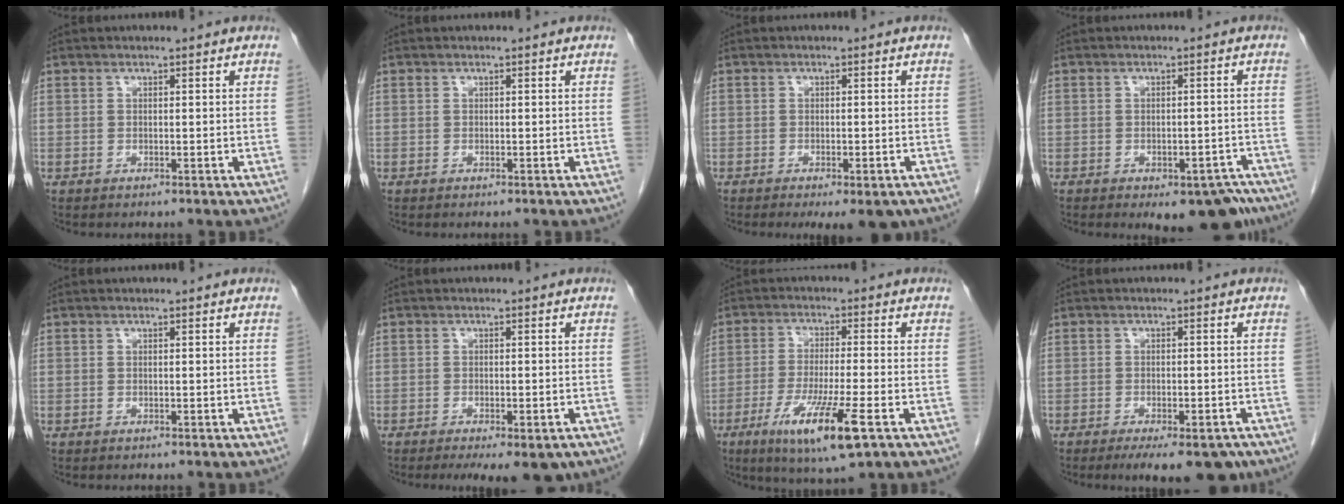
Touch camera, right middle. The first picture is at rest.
{"total": 0.0}
{"total": 5.5, "force": [-3.8, 1.7, 3.5], "torque": [-0.037, -0.008, -0.051]}
{"total": 9.5, "force": [-7.0, 4.2, 4.9], "torque": [-0.037, 0.012, -0.088]}
{"total": 0.0}
{"total": 7.4, "force": [-5.1, 2.5, 4.8], "torque": [-0.056, -0.009, -0.068]}
{"total": 11.4, "force": [-5.3, 0.7, 10.0], "torque": [-0.186, -0.032, -0.087]}
{"total": 9.2, "force": [-6.7, 3.2, 5.4], "torque": [-0.060, -0.007, -0.093]}